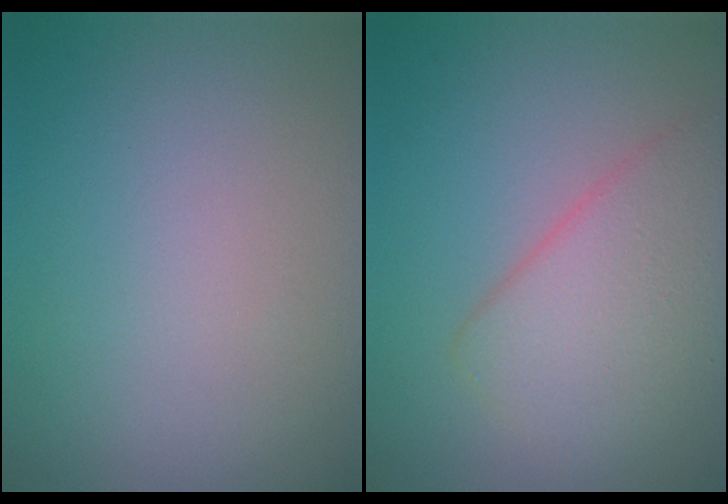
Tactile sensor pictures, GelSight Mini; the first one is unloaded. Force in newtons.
{"total": 4.6, "press": 4.6, "slide": 0.3}